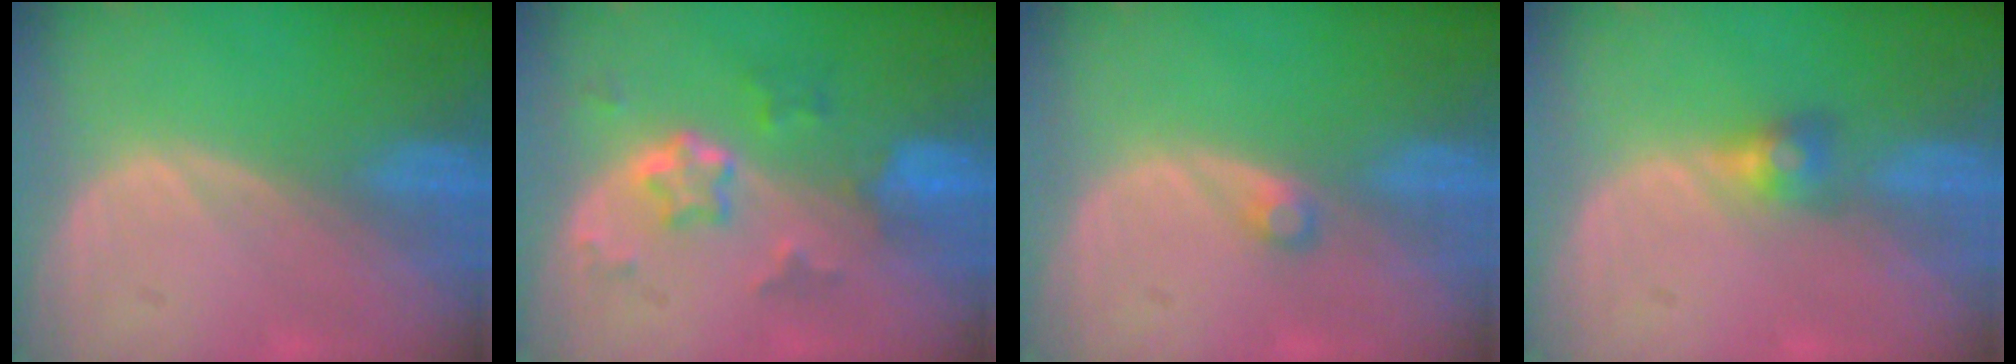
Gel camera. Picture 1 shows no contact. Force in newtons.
{"total": 5.8, "press": 5.2, "slide": 2.5}
{"total": 1.3, "press": 1.2, "slide": 0.3}
{"total": 2.7, "press": 2.5, "slide": 0.9}